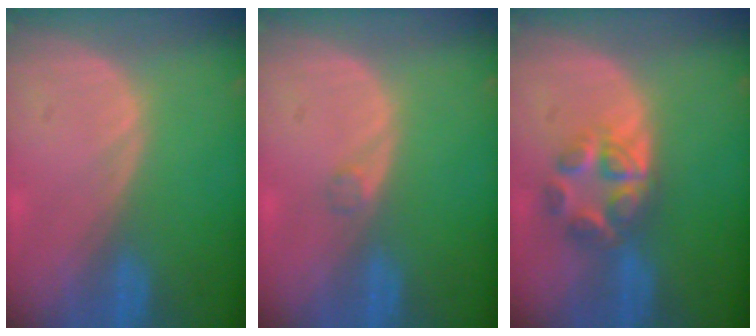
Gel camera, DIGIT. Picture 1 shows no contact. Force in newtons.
{"total": 0.9, "press": 0.9, "slide": 0.1}
{"total": 6.0, "press": 5.4, "slide": 2.6}